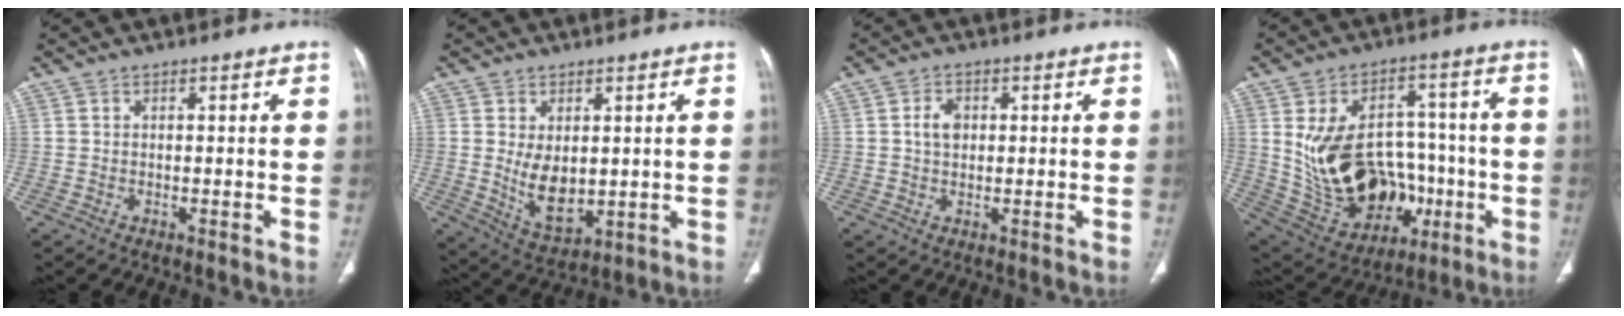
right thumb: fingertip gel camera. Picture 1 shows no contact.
{"total": 8.5, "force": [0.6, 5.2, 6.7], "torque": [-0.094, -0.019, 0.031]}
{"total": 3.5, "force": [0.6, 2.5, 2.3], "torque": [-0.036, 0.004, 0.008]}
{"total": 21.5, "force": [-1.9, 14.6, 15.7], "torque": [-0.250, 0.021, 0.016]}